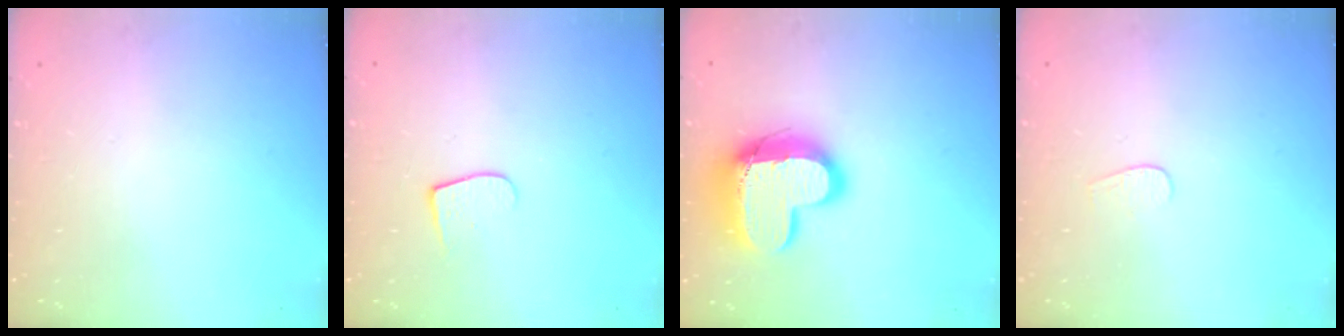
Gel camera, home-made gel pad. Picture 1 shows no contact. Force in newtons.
{"total": 5.8, "press": 5.8, "slide": 0.7}
{"total": 17.4, "press": 17.3, "slide": 1.3}
{"total": 3.5, "press": 3.5, "slide": 0.3}